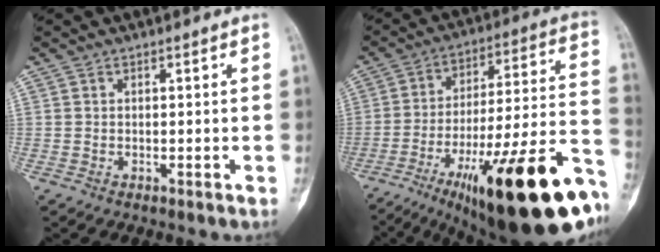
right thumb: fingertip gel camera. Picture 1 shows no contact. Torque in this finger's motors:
{"motor_torque": [3.41, 1.60, 1.98, -0.78, 0.58]}